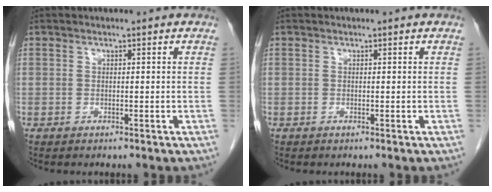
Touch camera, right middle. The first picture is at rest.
{"total": 0.0}